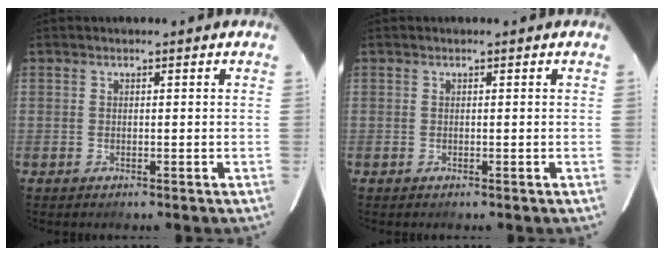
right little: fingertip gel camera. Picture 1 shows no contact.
{"total": 0.0}